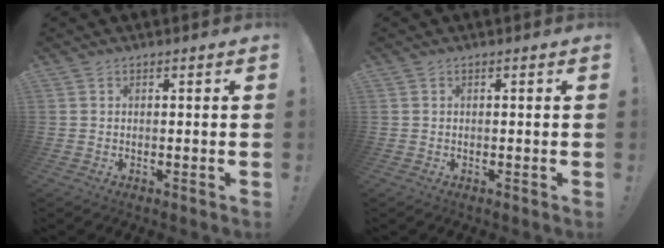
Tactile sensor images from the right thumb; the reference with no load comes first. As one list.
[{"total": 0.0}]